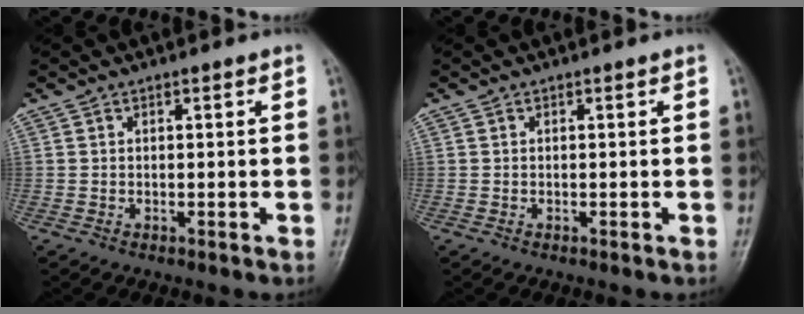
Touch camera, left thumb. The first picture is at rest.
{"total": 0.0}